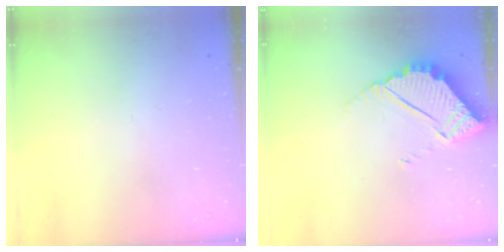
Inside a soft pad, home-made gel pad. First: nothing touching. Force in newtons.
{"total": 5.4, "press": 5.4, "slide": 0.2}